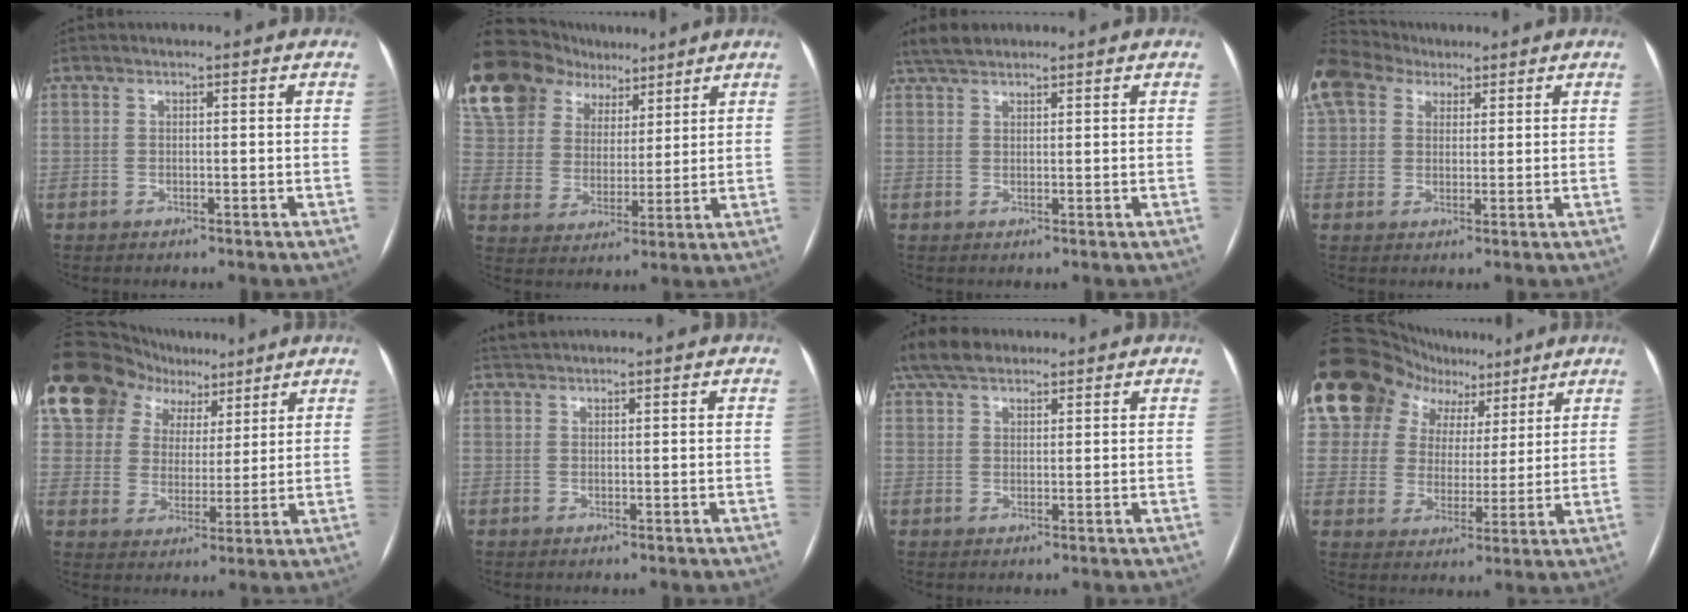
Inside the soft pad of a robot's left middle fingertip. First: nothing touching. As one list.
[{"total": 26.6, "force": [17.8, 16.2, 11.3], "torque": [-0.316, 0.088, 0.329]}, {"total": 4.4, "force": [3.7, 1.5, 1.9], "torque": [-0.048, 0.021, 0.073]}, {"total": 13.5, "force": [8.3, 8.9, 5.8], "torque": [-0.163, 0.064, 0.158]}, {"total": 19.2, "force": [12.3, 12.9, 7.3], "torque": [-0.161, 0.071, 0.216]}, {"total": 1.8, "force": [1.8, 0.0, 0.5], "torque": [-0.015, 0.017, 0.038]}, {"total": 6.8, "force": [5.3, 2.9, 3.1], "torque": [-0.072, 0.030, 0.102]}, {"total": 15.5, "force": [10.1, 10.5, 5.2], "torque": [-0.086, 0.052, 0.160]}]